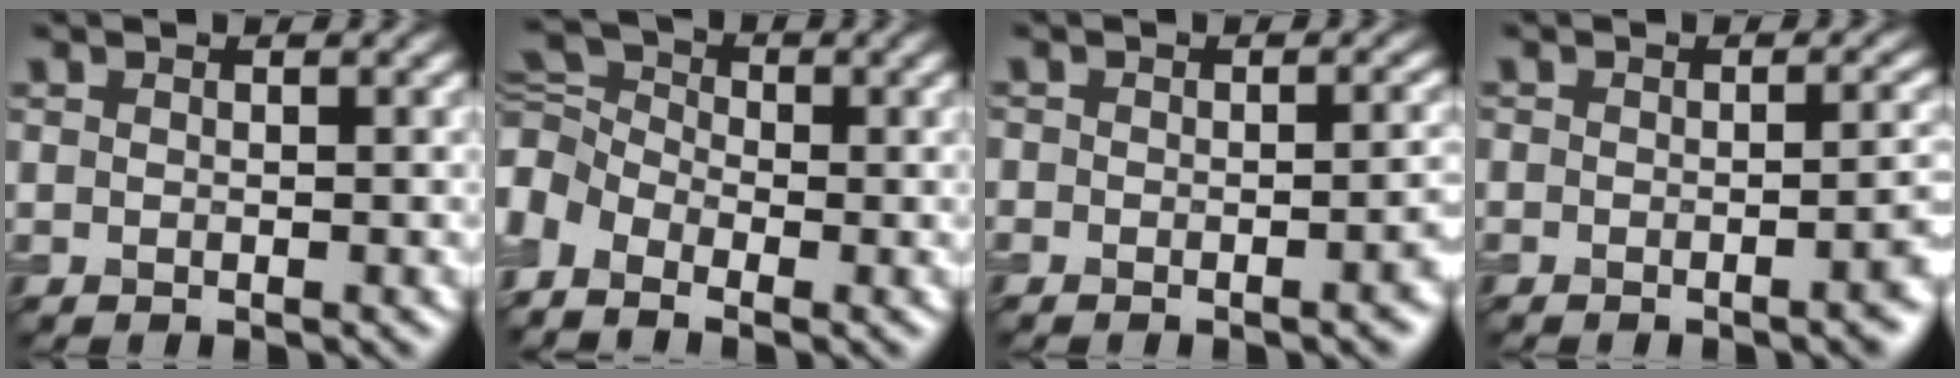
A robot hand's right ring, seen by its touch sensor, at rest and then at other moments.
{"total": 4.7, "force": [-2.7, 2.9, 2.5], "torque": [-0.059, 0.010, -0.061]}
{"total": 2.3, "force": [-1.7, 0.4, 1.5], "torque": [-0.014, 0.005, -0.015]}
{"total": 2.9, "force": [-1.7, 0.7, 2.3], "torque": [-0.014, 0.008, -0.016]}